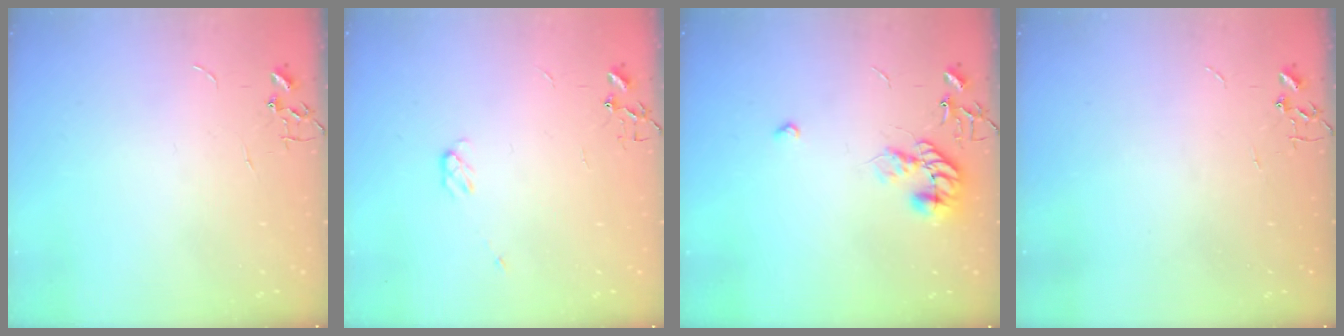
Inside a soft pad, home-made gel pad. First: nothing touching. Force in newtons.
{"total": 3.5, "press": 3.5, "slide": 0.6}
{"total": 10.6, "press": 10.5, "slide": 0.8}
{"total": 0.0}